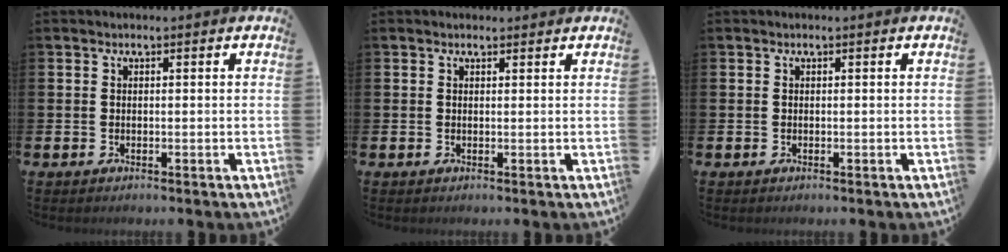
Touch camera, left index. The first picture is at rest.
{"total": 0.9, "force": [0.8, 0.4, 0.2], "torque": [0.011, -0.002, 0.010]}
{"total": 0.0}